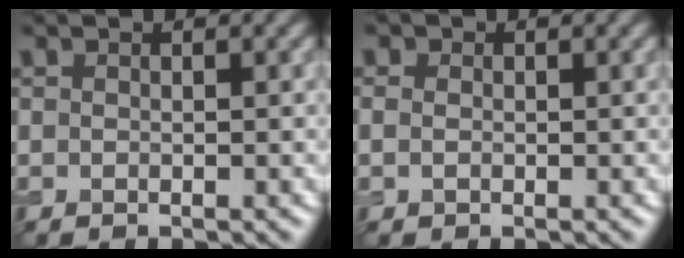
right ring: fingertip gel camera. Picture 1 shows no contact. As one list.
[{"total": 1.5, "force": [0.2, 1.3, 0.8], "torque": [-0.015, 0.005, -0.003]}]